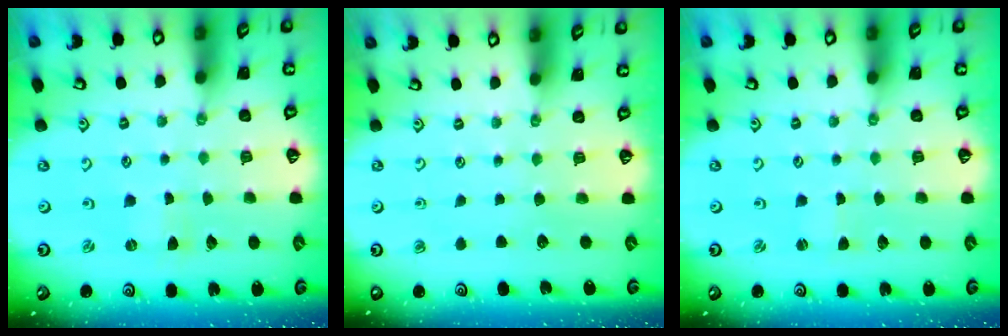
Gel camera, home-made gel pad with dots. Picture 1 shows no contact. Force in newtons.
{"total": 0.0}
{"total": 0.0}